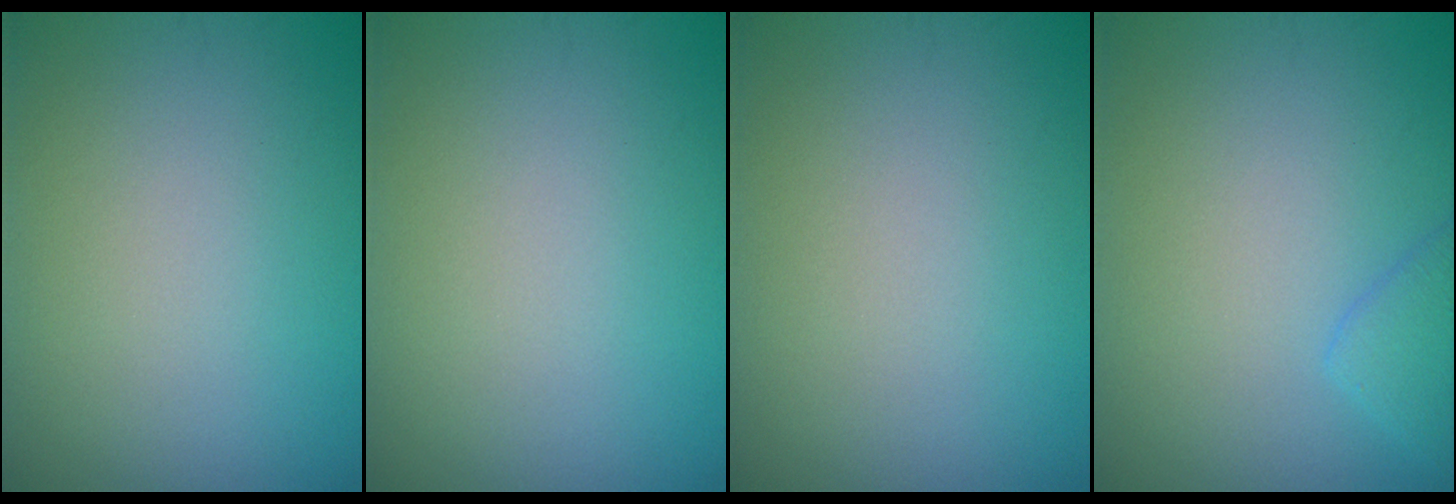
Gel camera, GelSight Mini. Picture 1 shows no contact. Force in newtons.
{"total": 0.0}
{"total": 0.0}
{"total": 2.0, "press": 1.9, "slide": 0.0}